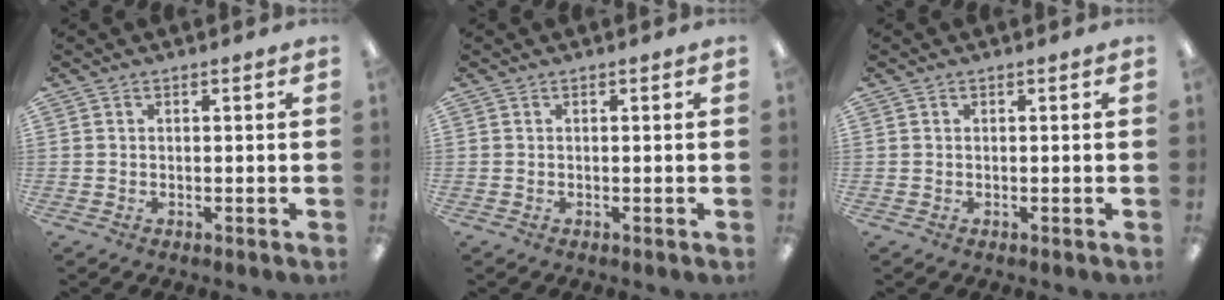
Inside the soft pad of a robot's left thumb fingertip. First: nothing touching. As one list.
[{"total": 0.0}, {"total": 0.0}]